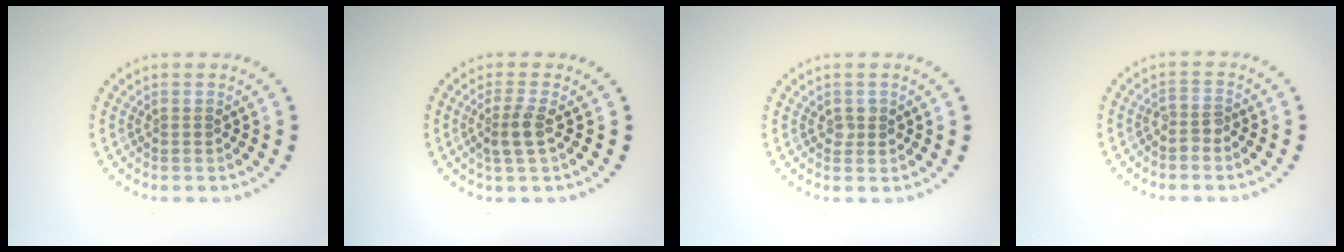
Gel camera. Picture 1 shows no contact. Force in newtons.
{"total": 2.2, "press": 1.9, "slide": 1.2}
{"total": 0.9, "press": 0.9, "slide": 0.2}
{"total": 1.3, "press": 1.0, "slide": 0.8}